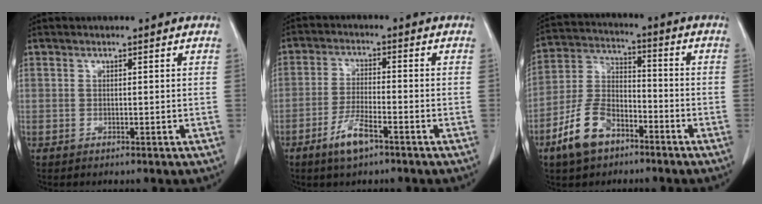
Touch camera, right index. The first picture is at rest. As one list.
[{"total": 5.5, "force": [-3.4, 1.3, 4.1], "torque": [-0.089, -0.003, -0.060]}, {"total": 10.5, "force": [-6.3, 5.7, 6.2], "torque": [-0.145, 0.007, -0.120]}]